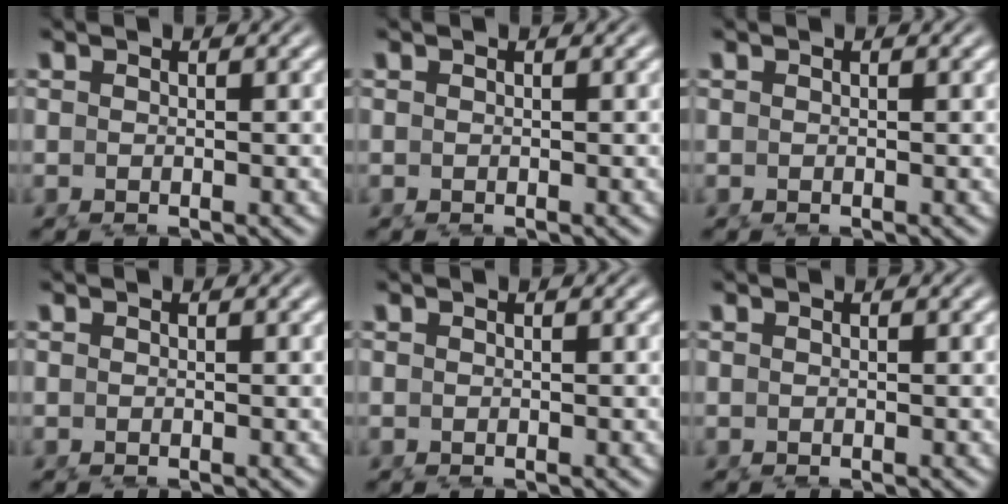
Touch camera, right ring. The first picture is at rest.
{"total": 0.0}
{"total": 0.0}
{"total": 0.0}
{"total": 0.0}
{"total": 0.0}